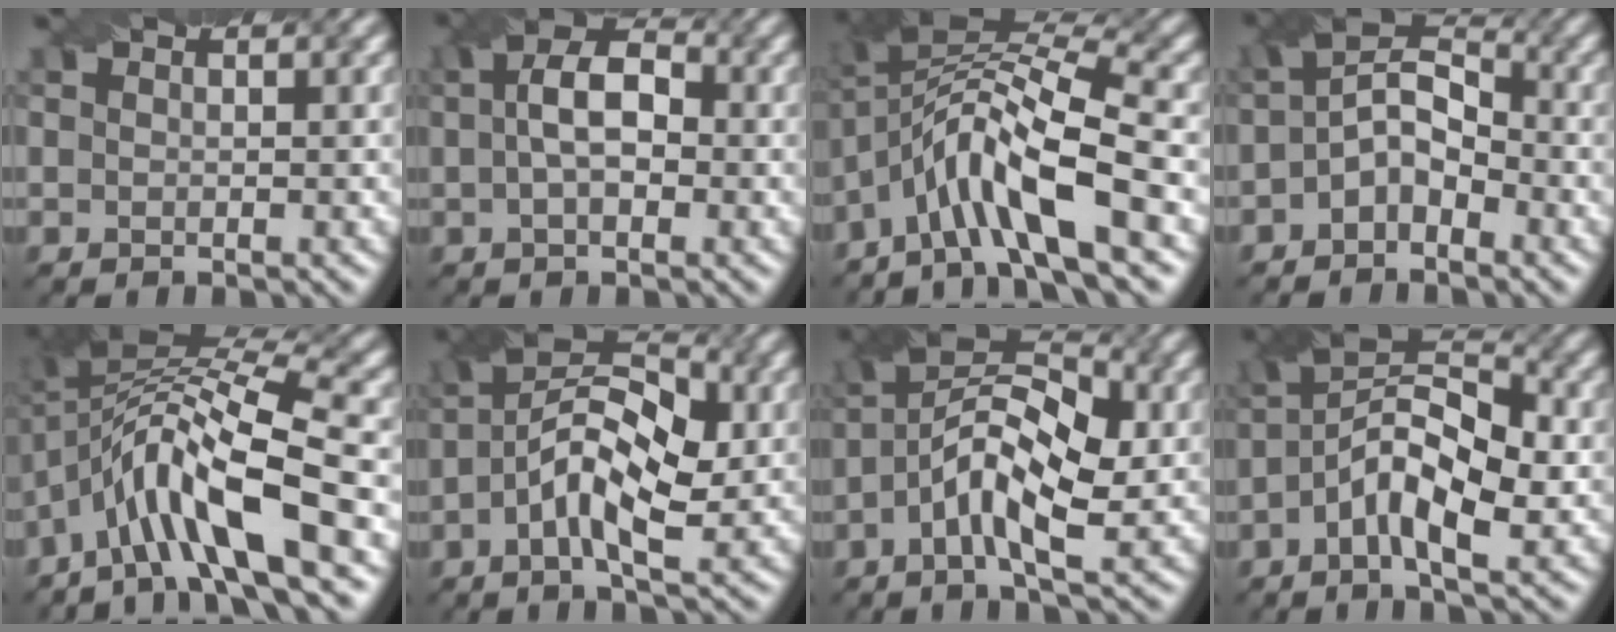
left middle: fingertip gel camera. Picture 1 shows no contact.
{"total": 5.5, "force": [0.5, 3.0, 4.5], "torque": [-0.072, 0.020, -0.004]}
{"total": 9.5, "force": [-2.9, 2.6, 8.6], "torque": [-0.153, 0.021, -0.069]}
{"total": 4.6, "force": [-1.3, 2.8, 3.3], "torque": [-0.058, 0.010, -0.031]}
{"total": 10.8, "force": [-3.3, 2.9, 9.9], "torque": [-0.172, 0.018, -0.066]}
{"total": 7.7, "force": [-0.9, 3.5, 6.8], "torque": [-0.125, 0.020, -0.021]}
{"total": 8.2, "force": [-1.1, 3.5, 7.4], "torque": [-0.135, 0.024, -0.030]}
{"total": 7.7, "force": [-1.5, 3.2, 6.8], "torque": [-0.123, 0.022, -0.035]}